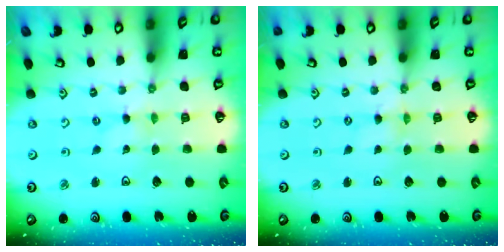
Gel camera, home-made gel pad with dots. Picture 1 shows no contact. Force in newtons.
{"total": 0.0}